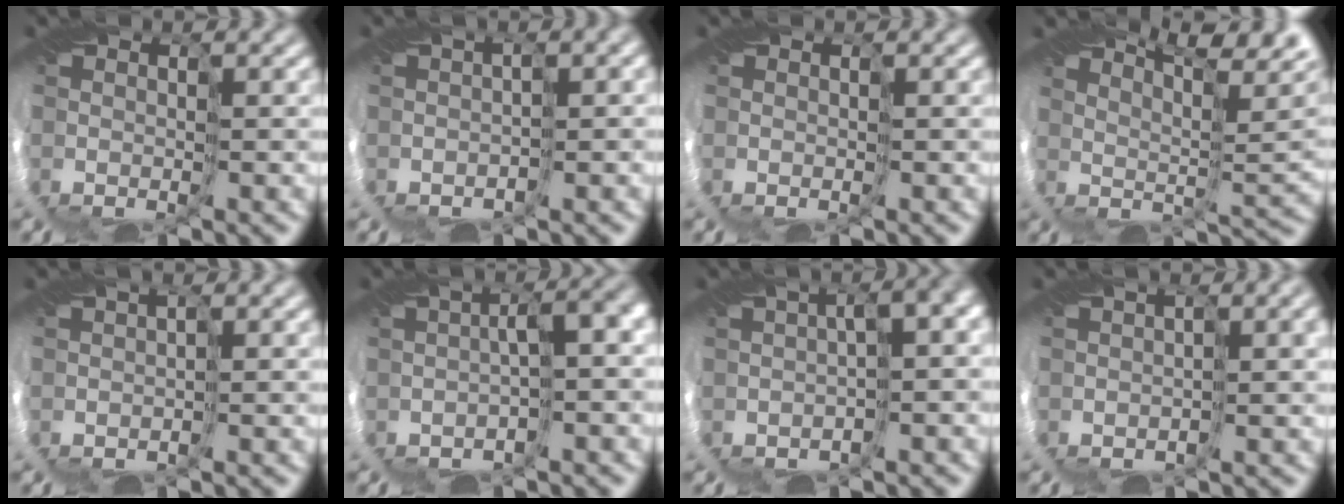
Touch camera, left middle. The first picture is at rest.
{"total": 3.1, "force": [-0.7, 1.4, 2.7], "torque": [-0.036, 0.014, 0.000]}
{"total": 0.0}
{"total": 6.9, "force": [5.5, 0.6, 4.1], "torque": [-0.063, 0.019, 0.093]}
{"total": 0.7, "force": [0.3, 0.1, 0.7], "torque": [-0.007, 0.007, 0.004]}
{"total": 4.1, "force": [-1.2, 0.7, 3.8], "torque": [-0.046, 0.010, -0.014]}
{"total": 8.4, "force": [-0.9, 3.8, 7.5], "torque": [-0.089, 0.017, 0.001]}
{"total": 4.0, "force": [1.0, 1.9, 3.4], "torque": [-0.046, 0.015, 0.018]}